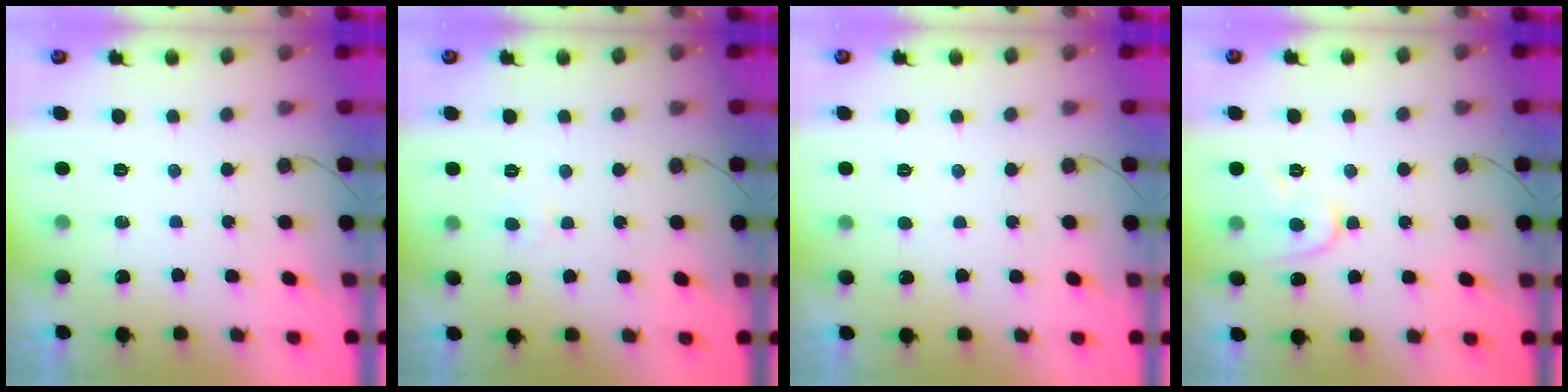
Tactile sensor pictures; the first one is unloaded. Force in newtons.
{"total": 3.1, "press": 3.0, "slide": 0.3}
{"total": 0.7, "press": 0.7, "slide": 0.1}
{"total": 7.4, "press": 7.4, "slide": 0.6}